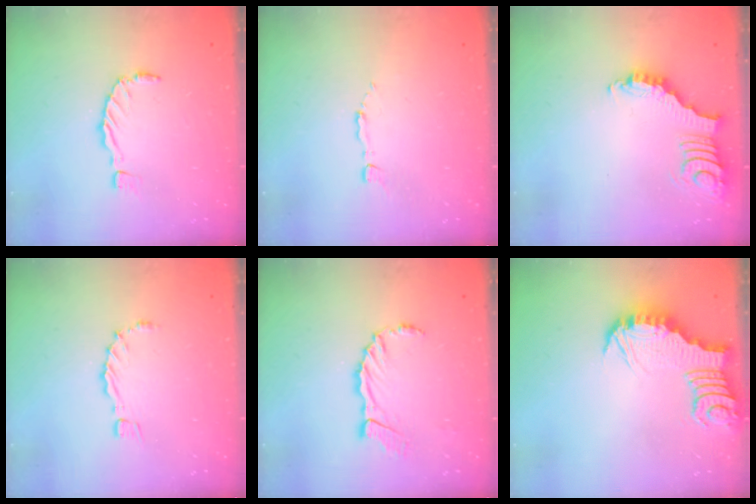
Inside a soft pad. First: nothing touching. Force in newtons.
{"total": 1.8, "press": 1.8, "slide": 0.2}
{"total": 3.8, "press": 3.7, "slide": 0.5}
{"total": 1.2, "press": 1.2, "slide": 0.3}
{"total": 7.6, "press": 7.5, "slide": 1.1}
{"total": 3.6, "press": 3.6, "slide": 0.2}